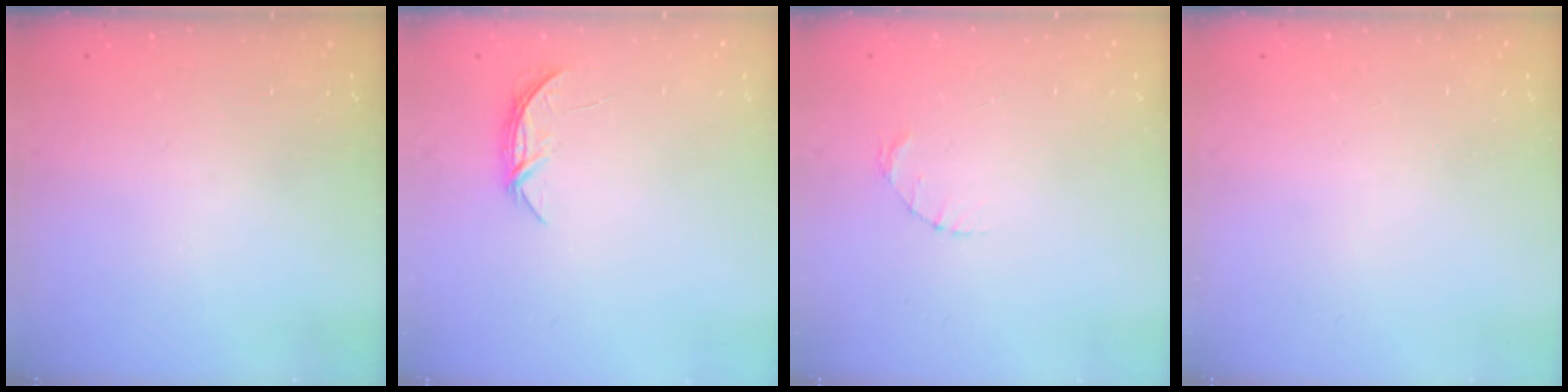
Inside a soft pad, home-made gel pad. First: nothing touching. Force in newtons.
{"total": 4.4, "press": 4.3, "slide": 0.5}
{"total": 1.4, "press": 1.4, "slide": 0.2}
{"total": 0.0}